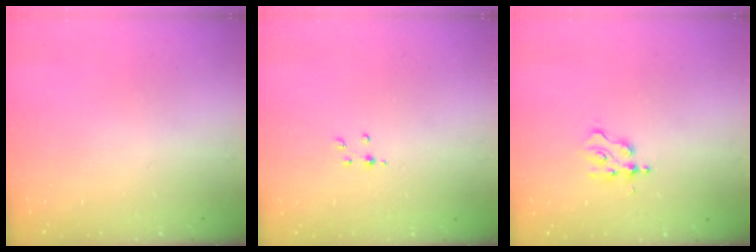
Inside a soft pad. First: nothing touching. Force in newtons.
{"total": 2.4, "press": 2.4, "slide": 0.3}
{"total": 3.1, "press": 3.1, "slide": 0.4}